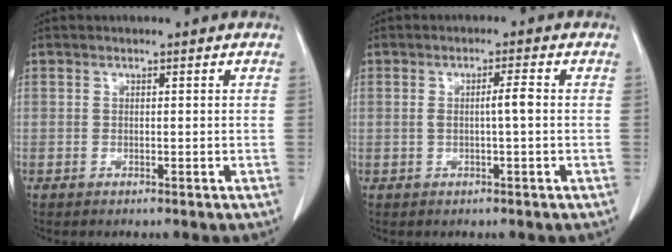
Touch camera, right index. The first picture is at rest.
{"total": 3.0, "force": [0.0, 0.4, 3.0], "torque": [-0.058, 0.008, 0.003]}